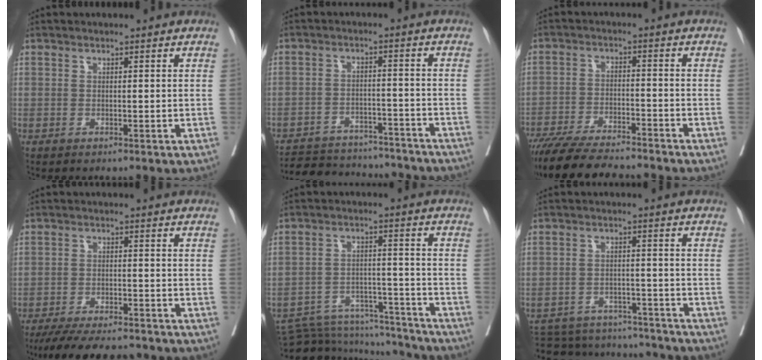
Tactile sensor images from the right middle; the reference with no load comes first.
{"total": 18.3, "force": [-17.0, 4.2, 5.4], "torque": [-0.114, 0.001, -0.227]}
{"total": 13.8, "force": [-12.2, 1.6, 6.3], "torque": [-0.098, -0.018, -0.190]}
{"total": 12.5, "force": [-11.2, 2.3, 5.1], "torque": [-0.077, -0.010, -0.159]}
{"total": 16.2, "force": [-15.7, 3.1, 2.7], "torque": [-0.049, 0.023, -0.223]}
{"total": 17.9, "force": [-16.6, 4.8, 4.5], "torque": [-0.102, 0.005, -0.221]}